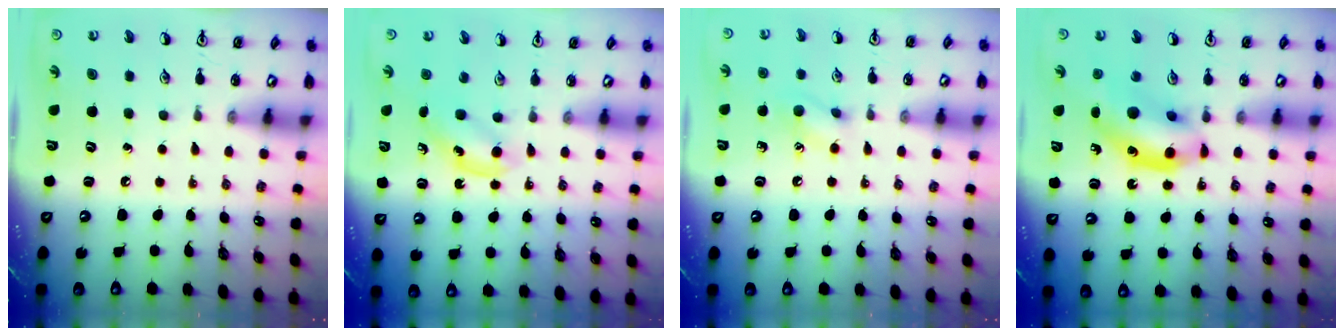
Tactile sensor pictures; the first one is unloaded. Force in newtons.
{"total": 4.0, "press": 3.9, "slide": 0.7}
{"total": 7.2, "press": 7.2, "slide": 1.0}
{"total": 11.5, "press": 11.0, "slide": 3.5}